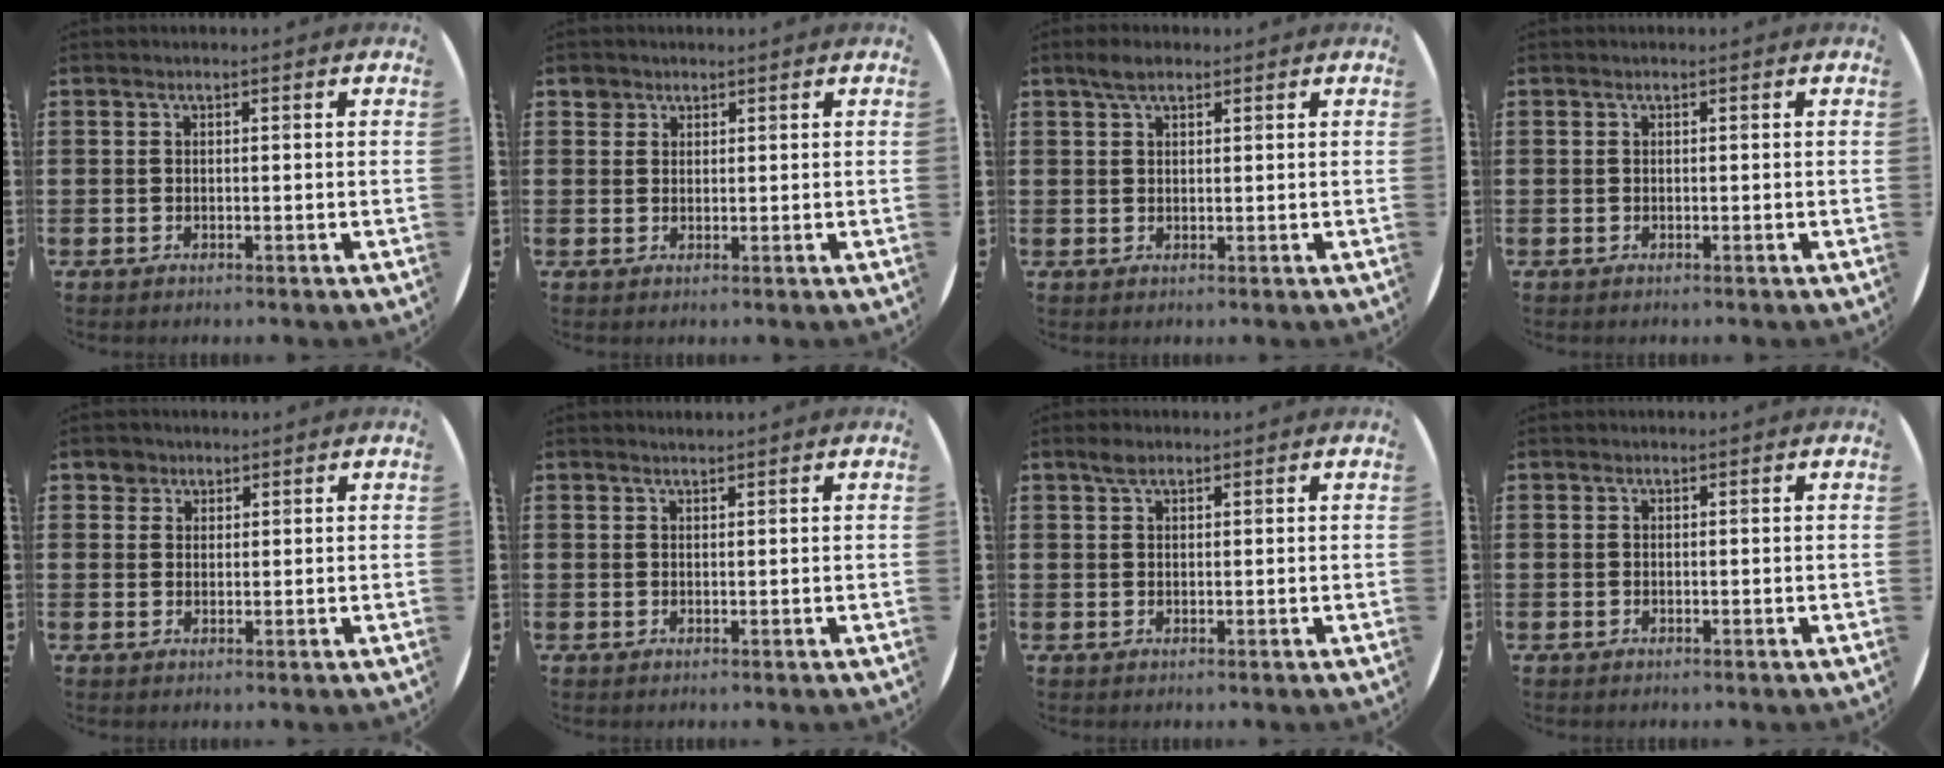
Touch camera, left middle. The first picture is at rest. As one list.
[{"total": 1.7, "force": [1.4, 1.0, 0.0], "torque": [0.007, 0.000, 0.026]}, {"total": 2.8, "force": [2.1, 1.3, 1.4], "torque": [-0.022, 0.004, 0.036]}, {"total": 0.0}, {"total": 2.2, "force": [1.7, 1.4, 0.0], "torque": [0.013, -0.001, 0.030]}, {"total": 0.9, "force": [0.9, 0.0, 0.0], "torque": [0.000, 0.000, 0.017]}, {"total": 1.8, "force": [1.3, 0.8, 0.9], "torque": [-0.012, 0.002, 0.022]}, {"total": 0.0}]